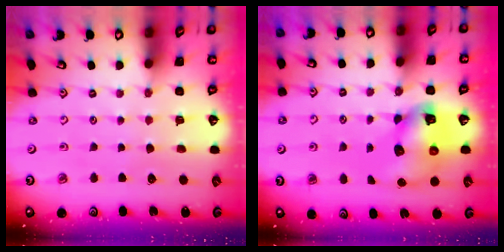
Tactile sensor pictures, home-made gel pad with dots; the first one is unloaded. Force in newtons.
{"total": 10.2, "press": 10.1, "slide": 1.4}